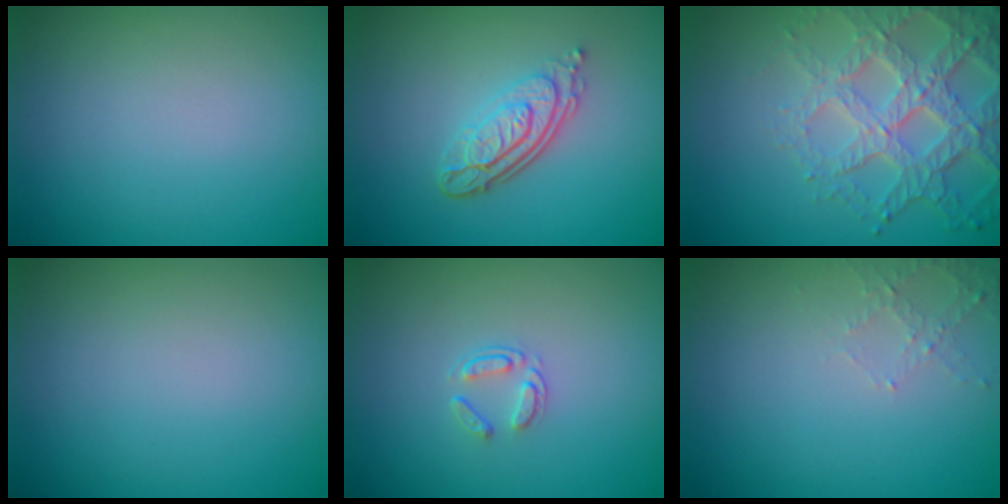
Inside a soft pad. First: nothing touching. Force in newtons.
{"total": 4.3, "press": 3.0, "slide": 3.1}
{"total": 6.3, "press": 4.8, "slide": 4.1}
{"total": 0.0}
{"total": 1.4, "press": 0.9, "slide": 1.1}
{"total": 1.3, "press": 1.3, "slide": 0.4}